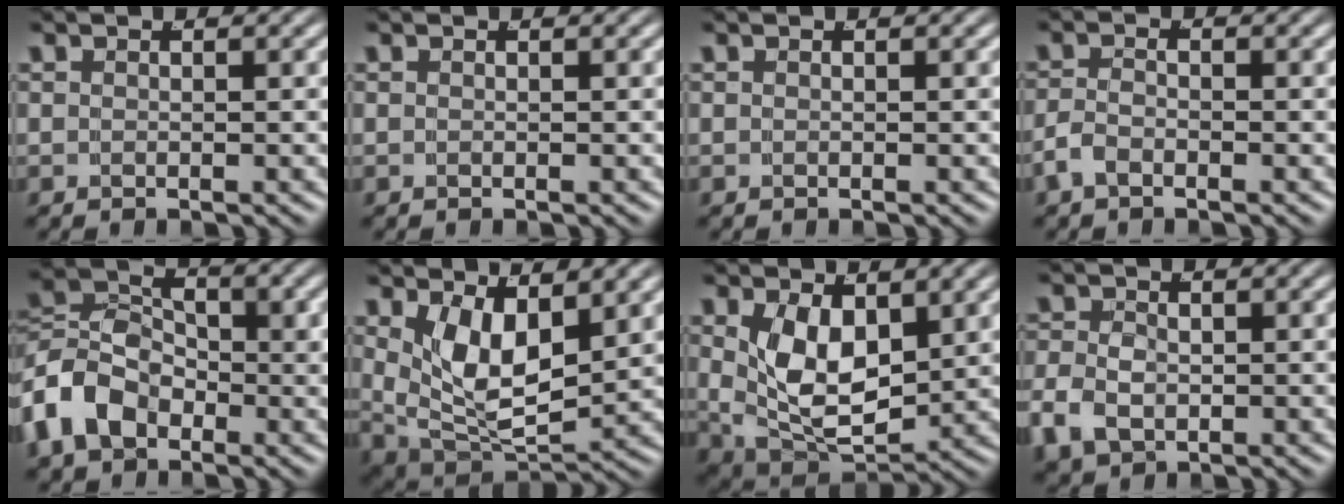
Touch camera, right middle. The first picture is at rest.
{"total": 0.0}
{"total": 0.0}
{"total": 1.8, "force": [-1.3, 0.7, 1.1], "torque": [-0.024, -0.006, -0.022]}
{"total": 9.3, "force": [-2.1, 7.7, 4.8], "torque": [-0.108, -0.012, -0.043]}
{"total": 8.3, "force": [1.6, 5.3, 6.2], "torque": [-0.121, -0.026, 0.040]}
{"total": 8.2, "force": [0.8, 5.4, 6.1], "torque": [-0.117, -0.029, 0.026]}
{"total": 3.5, "force": [-1.3, 2.6, 2.0], "torque": [-0.060, -0.018, -0.008]}